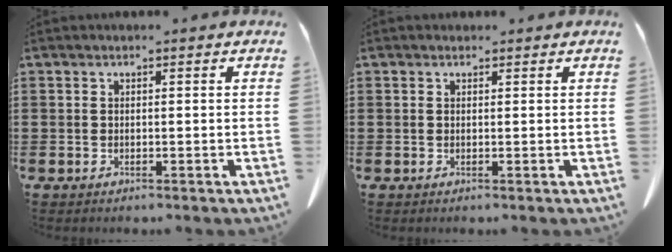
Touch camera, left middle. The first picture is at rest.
{"total": 0.5, "force": [0.3, 0.4, 0.1], "torque": [0.004, -0.001, 0.004]}